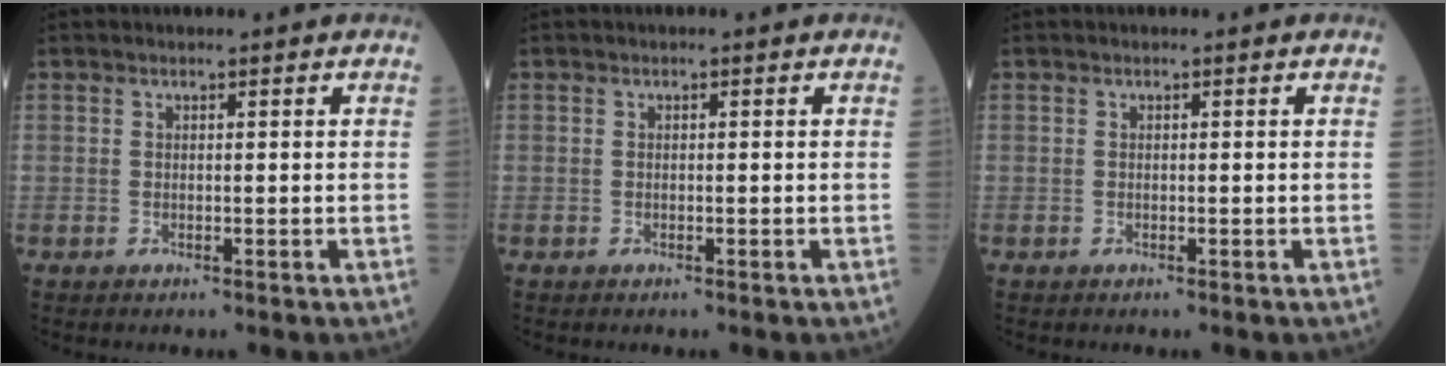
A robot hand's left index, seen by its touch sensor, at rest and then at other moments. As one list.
[{"total": 0.0}, {"total": 0.0}]